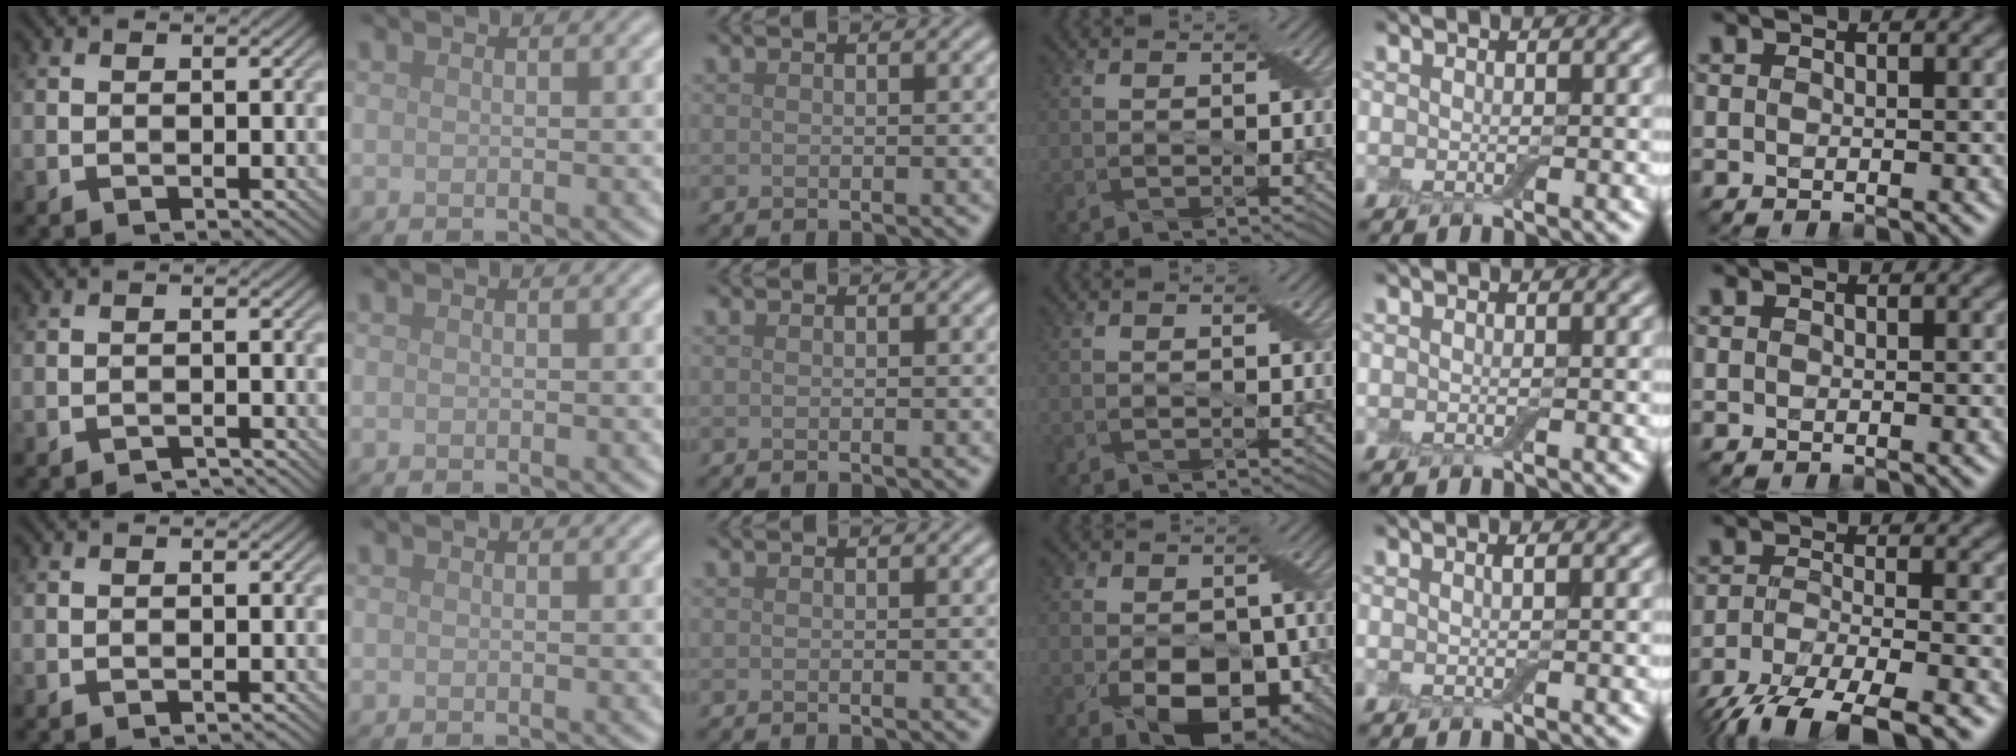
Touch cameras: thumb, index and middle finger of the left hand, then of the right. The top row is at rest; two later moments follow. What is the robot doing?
{"motion": "peel", "object": "adhesive wrap"}